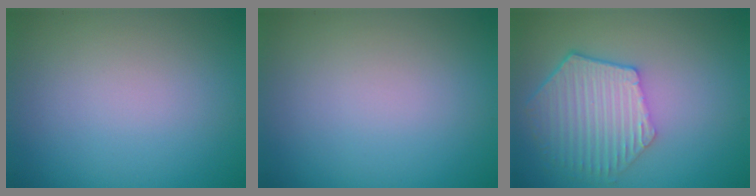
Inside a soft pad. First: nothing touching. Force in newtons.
{"total": 0.0}
{"total": 5.9, "press": 4.8, "slide": 3.5}